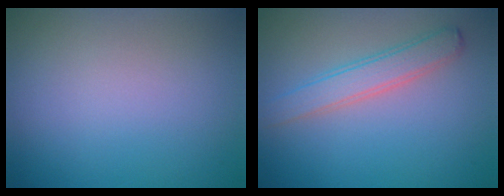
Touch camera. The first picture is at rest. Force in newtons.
{"total": 2.9, "press": 2.9, "slide": 0.1}